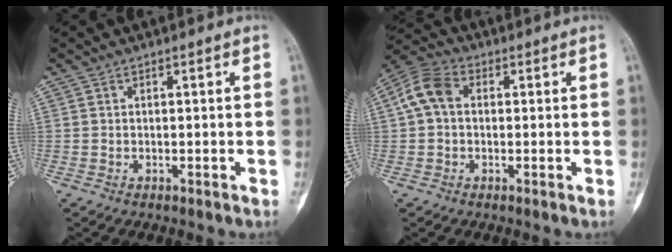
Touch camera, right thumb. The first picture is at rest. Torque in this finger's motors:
{"motor_torque": [0.34, 0.35, 0.06, -0.05, 0.06]}